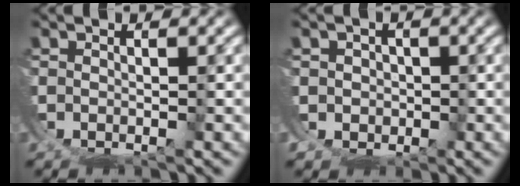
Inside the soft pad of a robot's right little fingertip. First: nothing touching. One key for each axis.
{"total": 1.7, "fx": 1.2, "fy": 1.1, "fz": -0.6, "tx": 0.004, "ty": -0.014, "tz": 0.028}